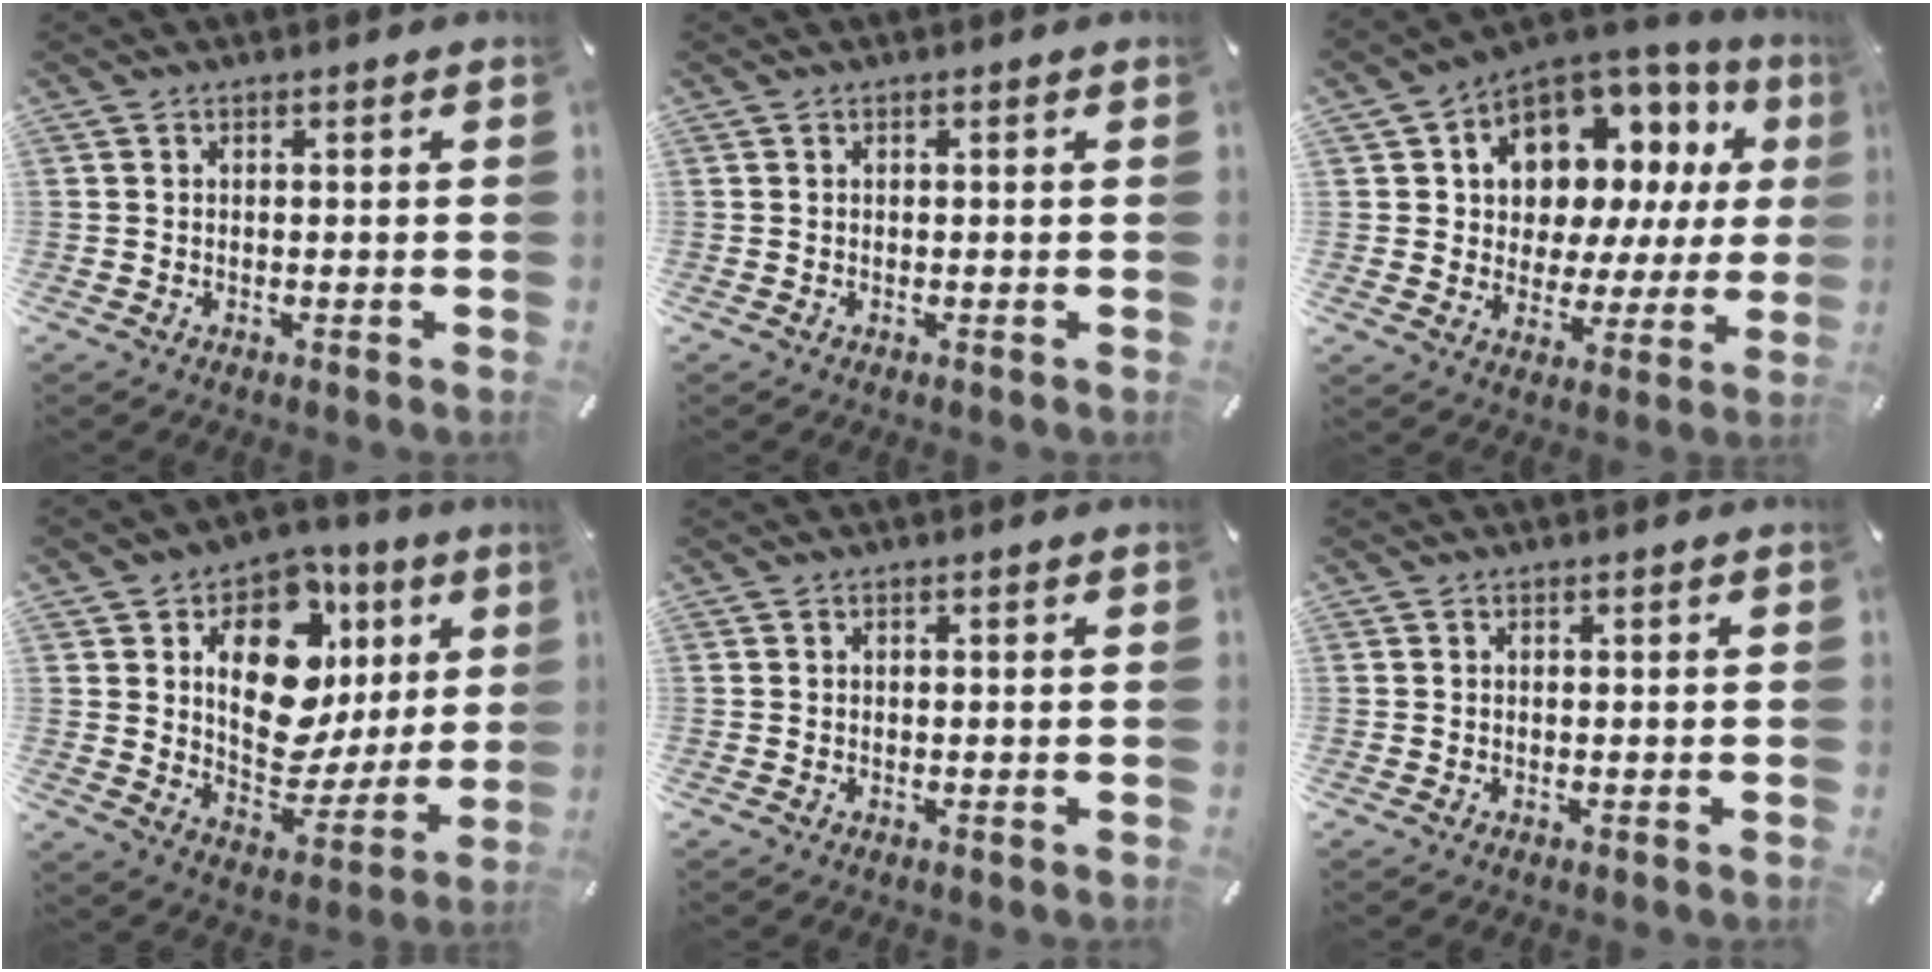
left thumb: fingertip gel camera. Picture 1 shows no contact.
{"total": 0.0}
{"total": 10.3, "force": [5.5, 8.1, 3.2], "torque": [-0.058, -0.057, 0.103]}
{"total": 17.5, "force": [6.0, 11.6, 11.6], "torque": [-0.161, -0.037, 0.108]}
{"total": 0.0}
{"total": 0.0}